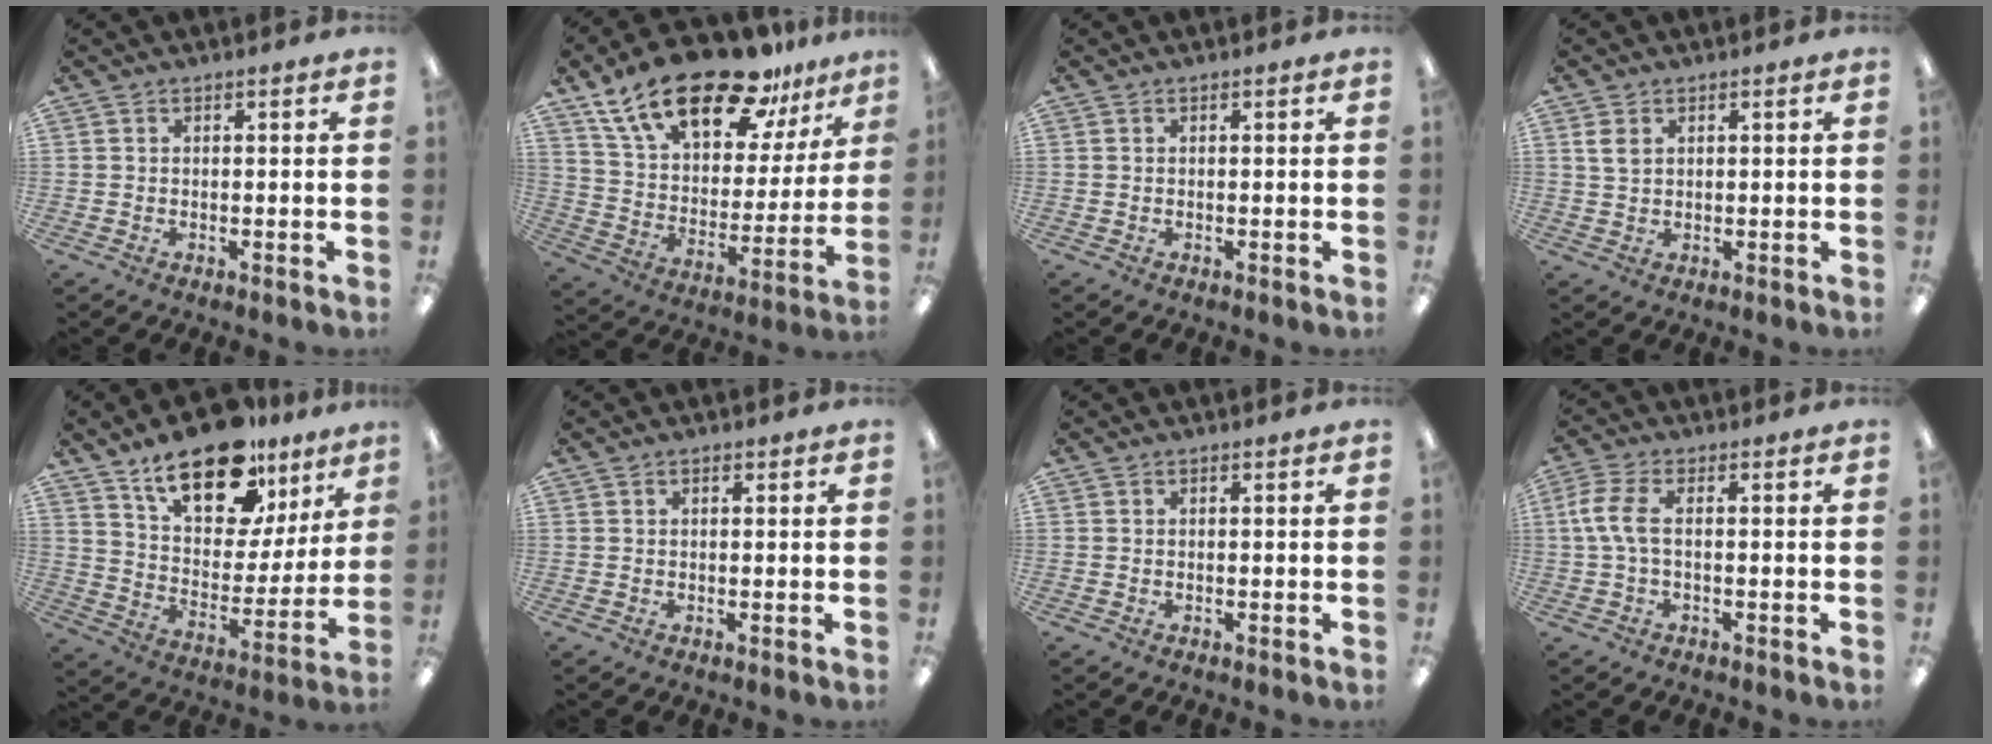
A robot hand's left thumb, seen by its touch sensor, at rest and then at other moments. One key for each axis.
{"total": 23.5, "fx": 16.6, "fy": 9.8, "fz": 13.4, "tx": -0.232, "ty": -0.101, "tz": 0.291}
{"total": 0.0}
{"total": 3.0, "fx": 1.2, "fy": 2.0, "fz": 1.9, "tx": -0.041, "ty": 0.005, "tz": 0.022}
{"total": 21.5, "fx": 14.4, "fy": 10.0, "fz": 12.4, "tx": -0.197, "ty": -0.079, "tz": 0.250}
{"total": 0.9, "fx": 0.5, "fy": 0.4, "fz": 0.6, "tx": -0.012, "ty": 0.003, "tz": 0.009}
{"total": 0.0}
{"total": 6.8, "fx": 0.0, "fy": 2.9, "fz": 6.2, "tx": -0.138, "ty": 0.001, "tz": -0.003}